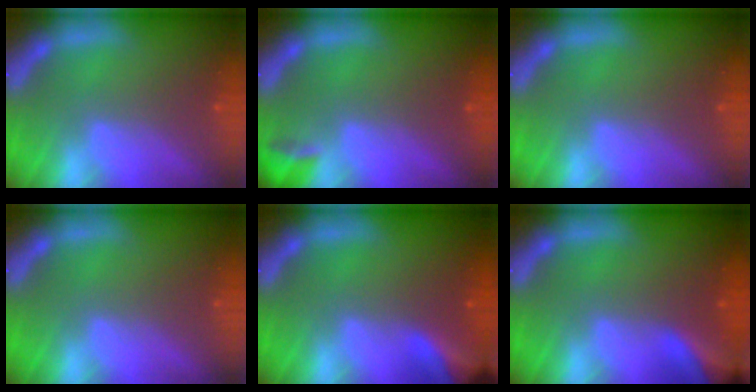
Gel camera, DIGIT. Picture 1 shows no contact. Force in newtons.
{"total": 1.9}
{"total": 0.0}
{"total": 0.0}
{"total": 7.4}
{"total": 9.0}